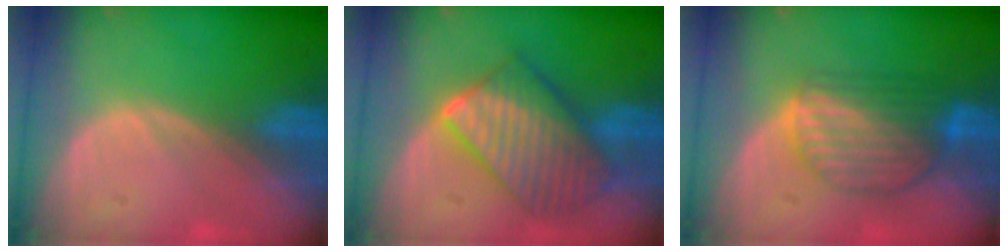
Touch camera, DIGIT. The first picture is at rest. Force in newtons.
{"total": 10.1, "press": 10.1, "slide": 0.8}
{"total": 7.5, "press": 7.1, "slide": 2.4}